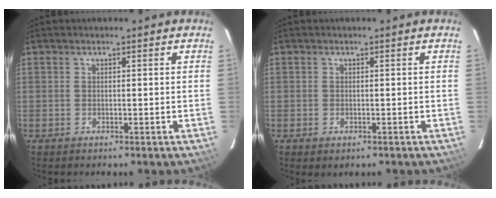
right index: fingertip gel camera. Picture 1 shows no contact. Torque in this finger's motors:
{"motor_torque": [0.45, -0.51, 0.27, 0.04]}